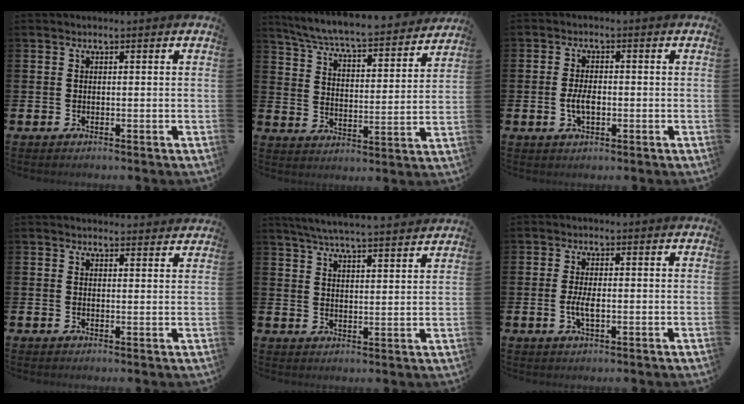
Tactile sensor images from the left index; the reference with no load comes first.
{"total": 6.9, "force": [6.6, 0.3, 2.1], "torque": [-0.073, -0.052, 0.112]}
{"total": 3.2, "force": [-0.5, 1.6, 2.7], "torque": [-0.036, -0.003, -0.011]}
{"total": 1.9, "force": [1.9, 0.3, -0.1], "torque": [0.014, -0.013, 0.032]}
{"total": 5.6, "force": [5.5, -0.2, 1.2], "torque": [-0.040, -0.029, 0.097]}
{"total": 2.9, "force": [-0.4, 1.1, 2.7], "torque": [-0.041, -0.002, -0.009]}